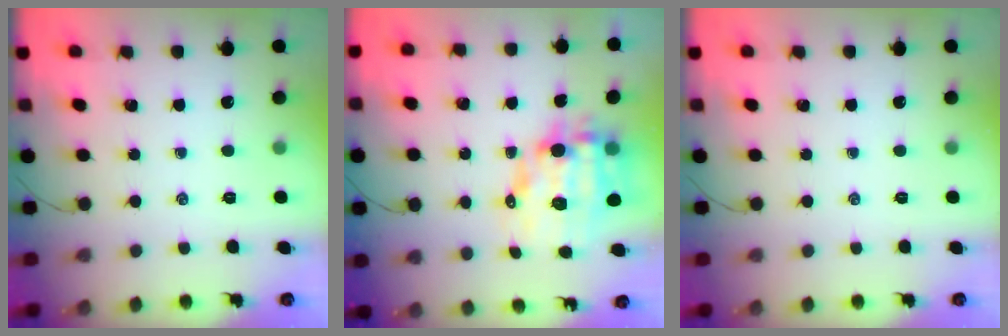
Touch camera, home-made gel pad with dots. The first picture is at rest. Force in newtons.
{"total": 12.7, "press": 12.4, "slide": 2.9}
{"total": 0.0}